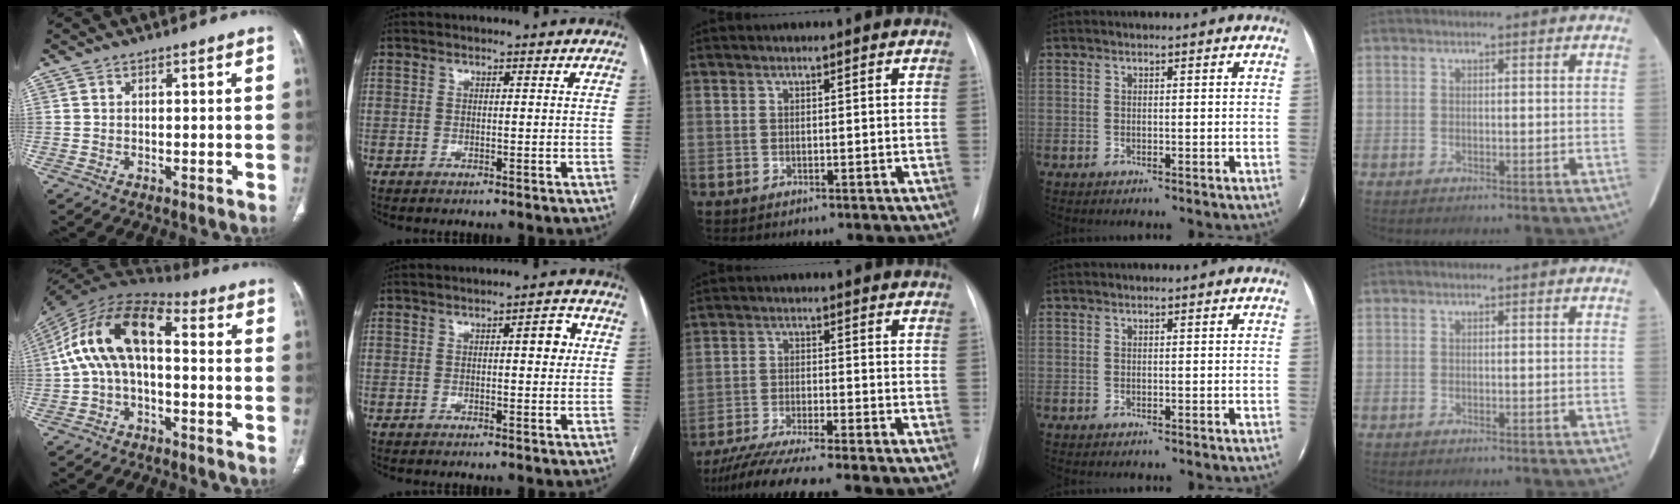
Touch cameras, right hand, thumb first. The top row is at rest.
{"thumb": {"total": 15.1, "force": [0.4, 7.9, 12.9], "torque": [-0.237, 0.050, -0.002]}, "index": {"total": 3.4, "force": [0.8, 1.0, 3.2], "torque": [-0.038, 0.007, 0.008]}, "middle": {"total": 10.8, "force": [-8.7, -0.2, 6.3], "torque": [-0.102, -0.026, -0.141]}}